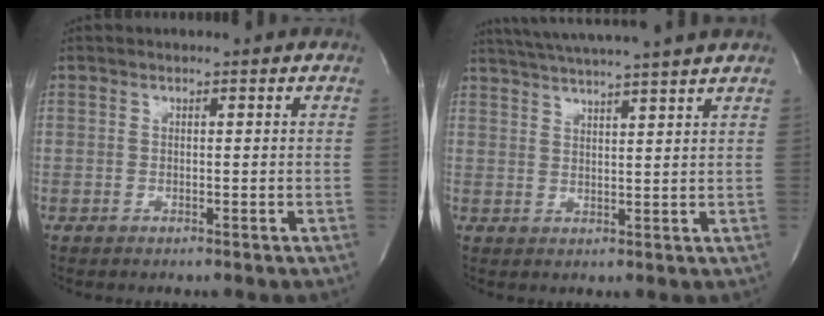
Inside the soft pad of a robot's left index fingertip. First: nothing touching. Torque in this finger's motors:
{"motor_torque": [-0.13, -0.33, 0.66, 0.18]}